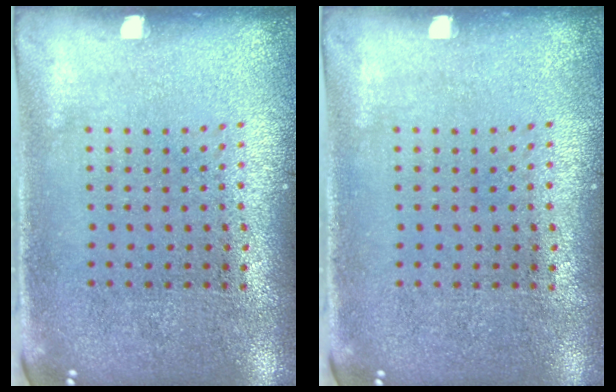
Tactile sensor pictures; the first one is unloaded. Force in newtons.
{"total": 0.0}